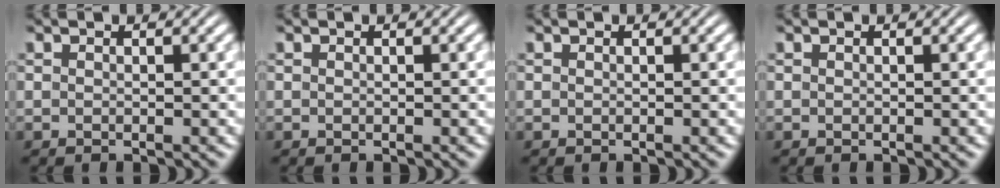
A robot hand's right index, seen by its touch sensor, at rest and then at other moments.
{"total": 0.0}
{"total": 0.0}
{"total": 0.0}